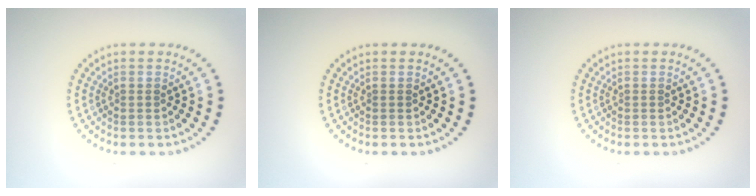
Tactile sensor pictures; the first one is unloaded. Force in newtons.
{"total": 0.0}
{"total": 0.0}